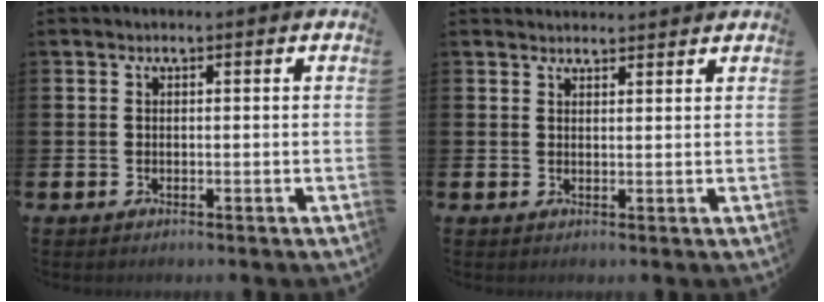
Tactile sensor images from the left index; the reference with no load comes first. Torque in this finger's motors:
{"motor_torque": [0.34, -1.80, 0.04, -0.03]}